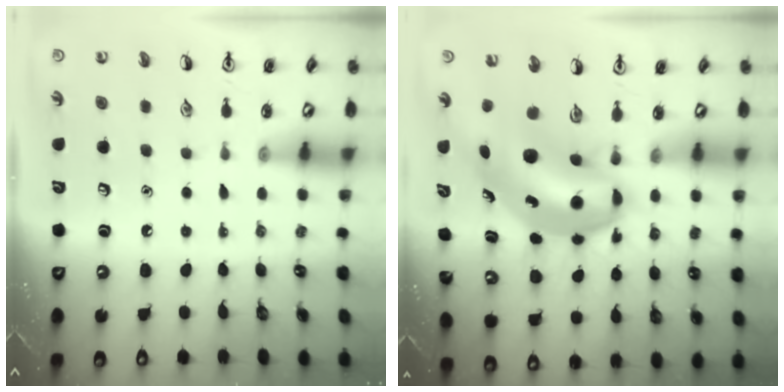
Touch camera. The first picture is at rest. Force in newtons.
{"total": 9.2, "press": 8.8, "slide": 2.5}